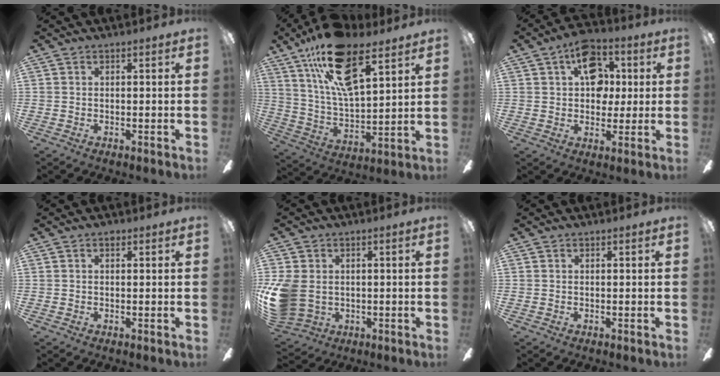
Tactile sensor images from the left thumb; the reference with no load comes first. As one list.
[{"total": 19.9, "force": [12.0, 8.3, 13.6], "torque": [-0.246, -0.047, 0.204]}, {"total": 12.6, "force": [4.3, 9.1, 7.6], "torque": [-0.096, 0.002, 0.075]}, {"total": 0.7, "force": [0.5, 0.5, 0.3], "torque": [-0.007, 0.001, 0.009]}, {"total": 11.8, "force": [-0.4, 9.3, 7.3], "torque": [-0.179, 0.005, -0.006]}, {"total": 0.0}]